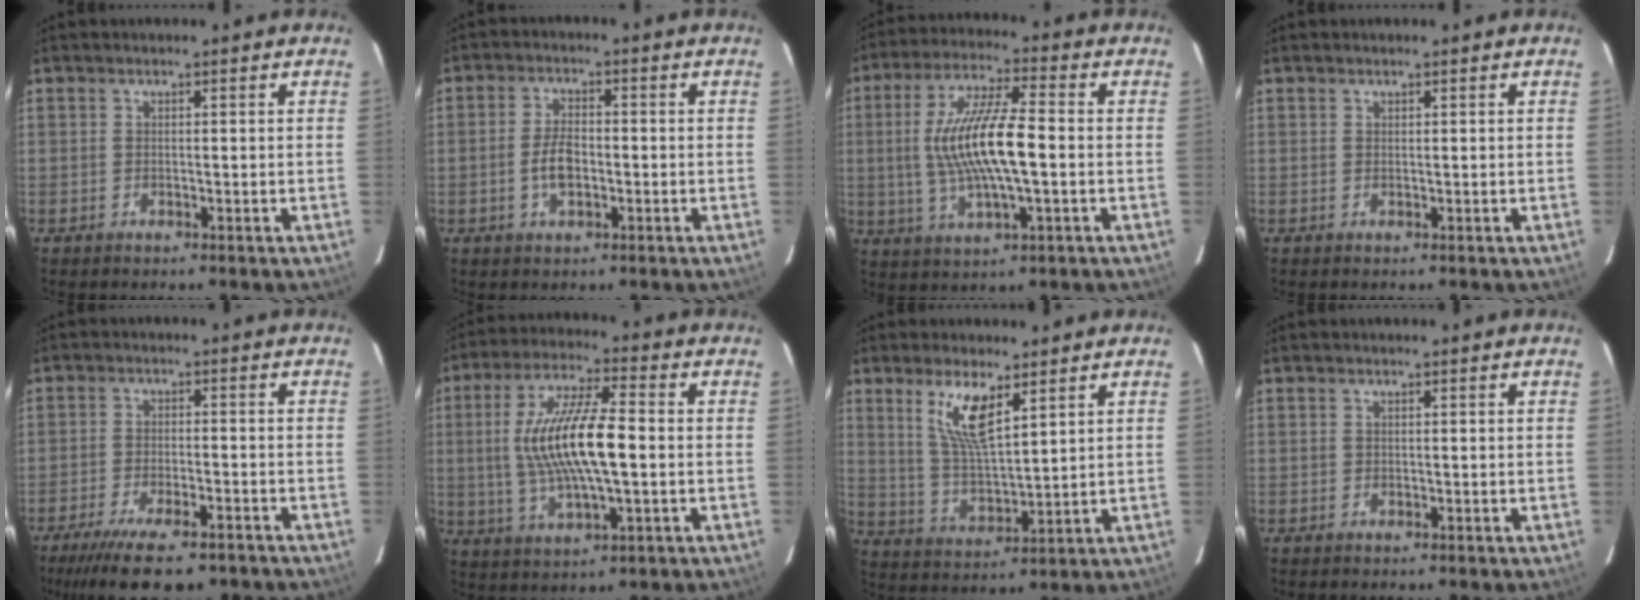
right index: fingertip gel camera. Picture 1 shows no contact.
{"total": 5.0, "force": [-1.3, 2.6, 4.1], "torque": [-0.082, 0.003, -0.019]}
{"total": 14.0, "force": [-0.5, 3.2, 13.6], "torque": [-0.265, 0.004, -0.008]}
{"total": 0.0}
{"total": 14.4, "force": [-11.1, 4.0, 8.2], "torque": [-0.174, -0.040, -0.173]}
{"total": 15.0, "force": [-0.1, 4.0, 14.5], "torque": [-0.282, 0.005, 0.001]}
{"total": 9.1, "force": [5.0, 2.4, 7.2], "torque": [-0.137, -0.004, 0.106]}
{"total": 0.0}